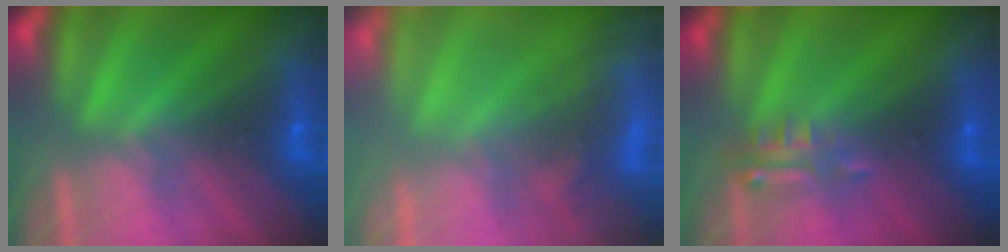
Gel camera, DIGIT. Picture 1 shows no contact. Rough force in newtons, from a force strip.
{"total": 6.9}
{"total": 3.8}